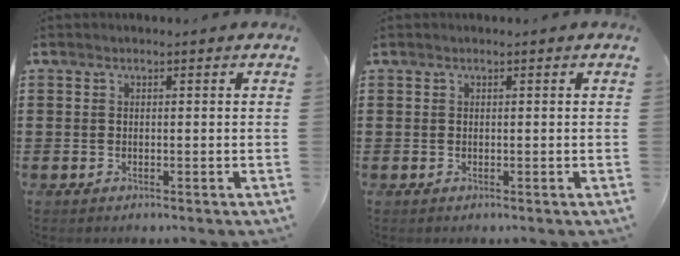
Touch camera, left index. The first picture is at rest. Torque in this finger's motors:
{"motor_torque": [0.83, -1.24, 0.91, 0.12]}